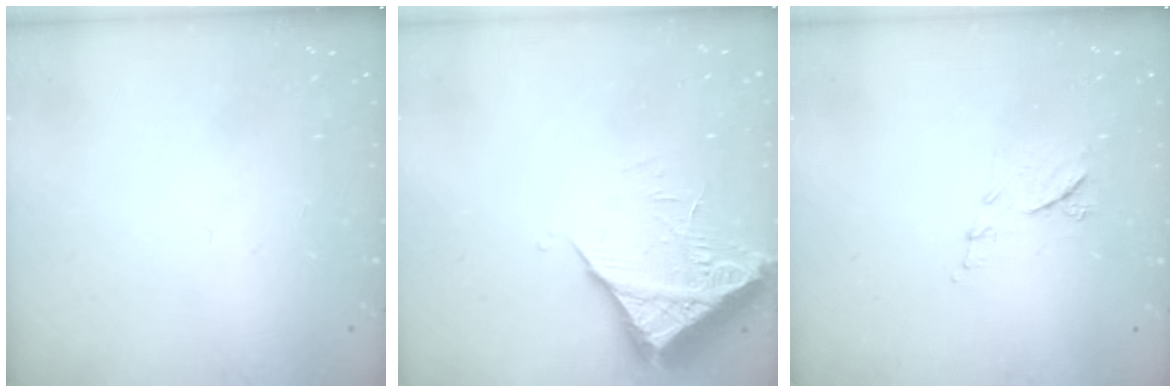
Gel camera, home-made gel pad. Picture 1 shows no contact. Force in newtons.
{"total": 7.0, "press": 7.0, "slide": 0.6}
{"total": 6.9, "press": 6.9, "slide": 0.5}